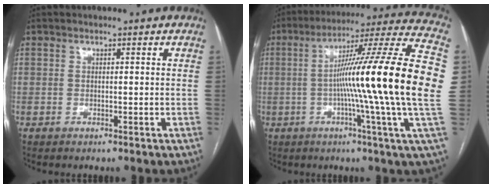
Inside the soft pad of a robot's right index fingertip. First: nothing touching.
{"total": 24.9, "force": [-0.6, -1.8, 24.8], "torque": [-0.331, 0.005, -0.034]}